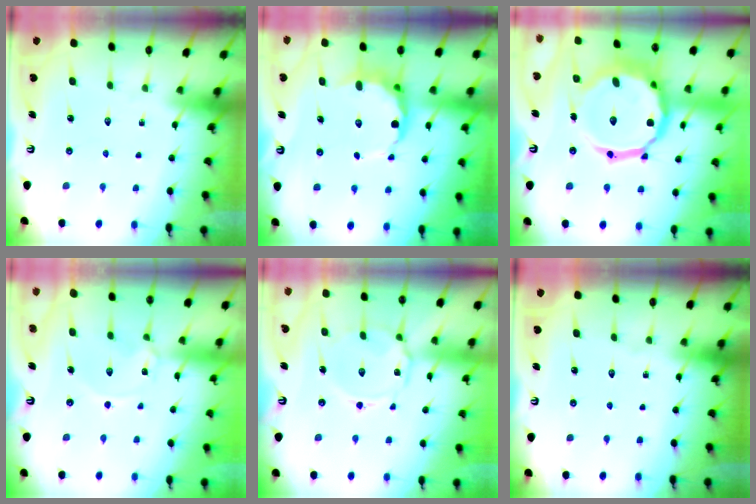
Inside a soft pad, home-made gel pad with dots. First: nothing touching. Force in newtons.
{"total": 8.9, "press": 8.7, "slide": 2.1}
{"total": 22.9, "press": 22.8, "slide": 1.9}
{"total": 1.5, "press": 1.5, "slide": 0.0}
{"total": 8.6, "press": 8.5, "slide": 0.7}
{"total": 0.0}